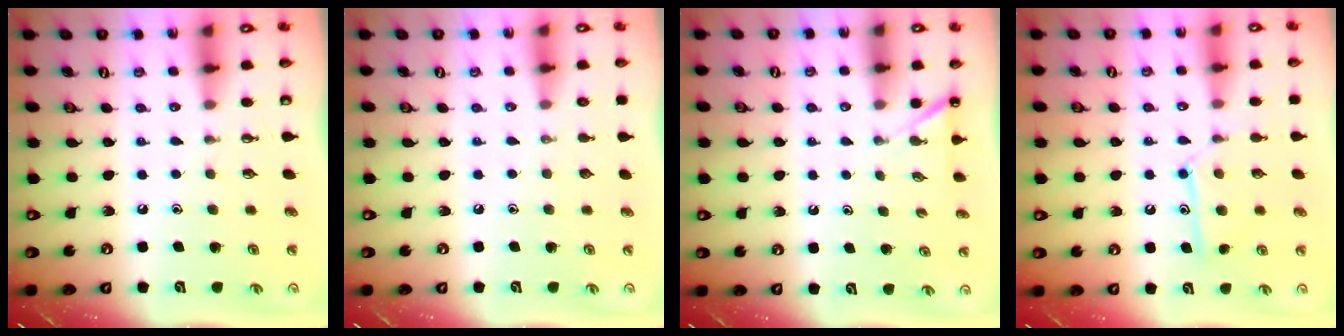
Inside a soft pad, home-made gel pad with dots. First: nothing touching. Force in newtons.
{"total": 0.0}
{"total": 2.3, "press": 2.3, "slide": 0.2}
{"total": 12.3, "press": 12.3, "slide": 0.8}